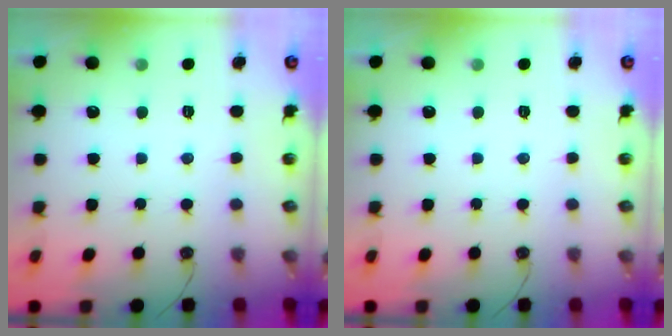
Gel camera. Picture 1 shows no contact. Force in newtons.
{"total": 0.0}